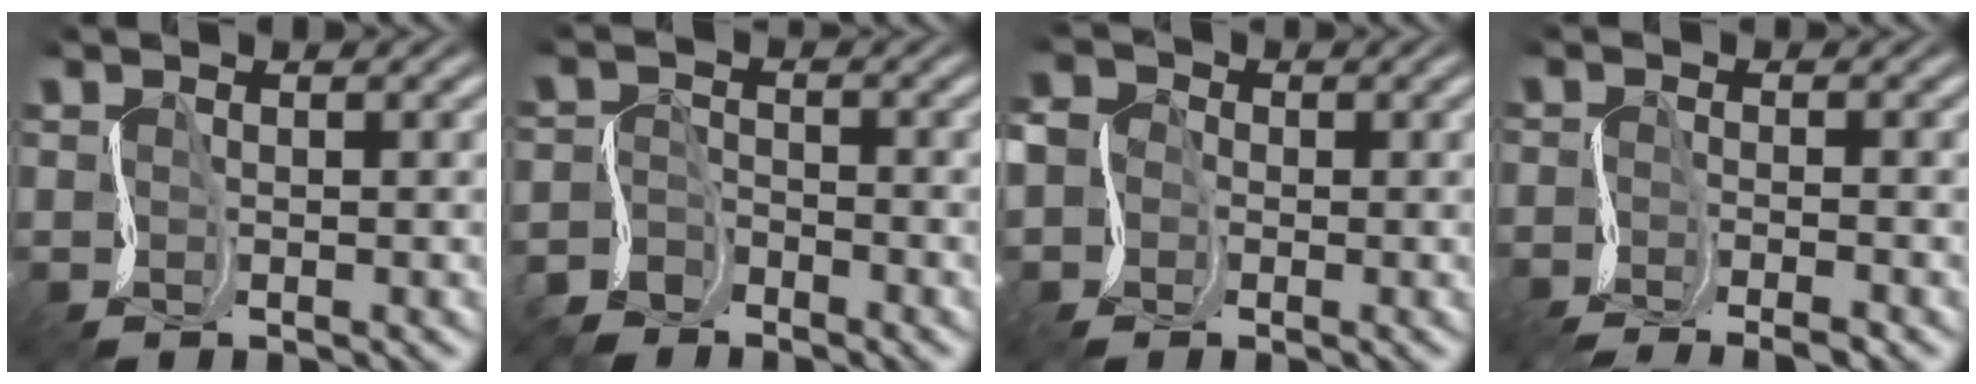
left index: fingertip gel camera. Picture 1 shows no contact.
{"total": 3.7, "force": [-3.3, 1.5, 0.4], "torque": [-0.011, 0.000, -0.074]}
{"total": 4.0, "force": [-1.3, 3.7, 0.9], "torque": [-0.016, 0.009, -0.051]}
{"total": 3.8, "force": [-3.2, 0.3, 2.1], "torque": [-0.031, -0.006, -0.065]}